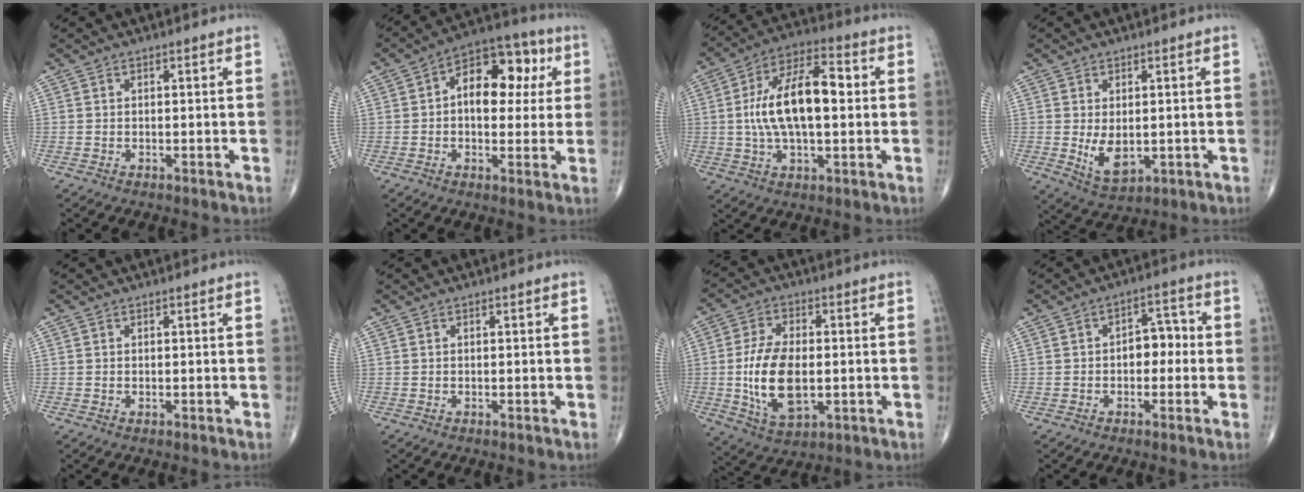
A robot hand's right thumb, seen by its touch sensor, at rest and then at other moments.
{"total": 13.9, "force": [2.6, 8.5, 10.6], "torque": [-0.114, 0.024, 0.029]}
{"total": 16.2, "force": [1.0, 7.4, 14.4], "torque": [-0.255, 0.023, 0.012]}
{"total": 6.0, "force": [-0.3, 3.4, 4.9], "torque": [-0.079, -0.014, 0.010]}
{"total": 0.0}
{"total": 0.0}
{"total": 13.5, "force": [-1.3, 7.1, 11.4], "torque": [-0.214, -0.004, -0.016]}
{"total": 5.4, "force": [-0.5, 3.5, 4.1], "torque": [-0.031, 0.024, -0.016]}